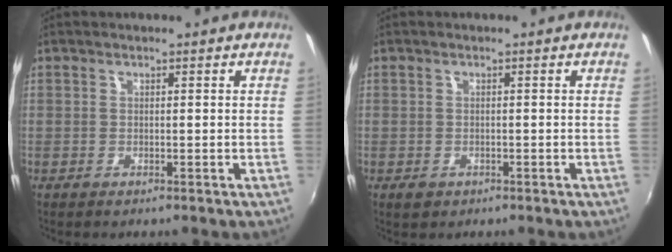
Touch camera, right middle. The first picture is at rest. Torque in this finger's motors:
{"motor_torque": [0.37, -0.26, 0.03, 0.00]}